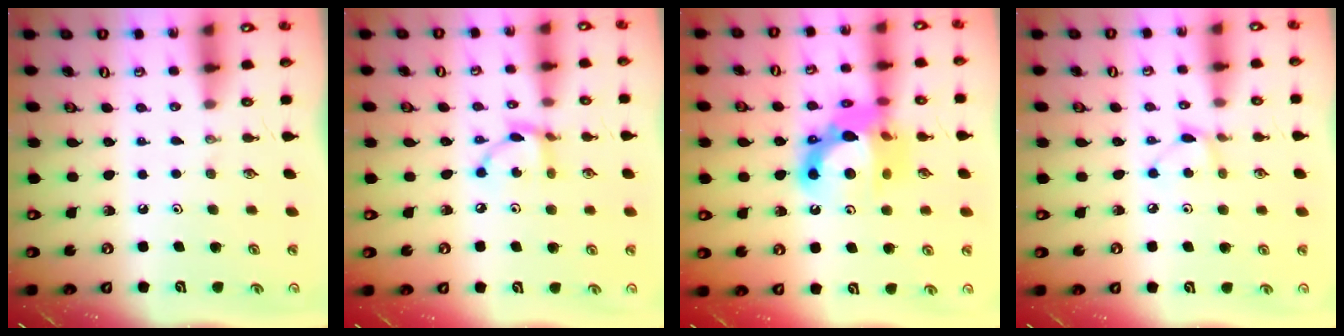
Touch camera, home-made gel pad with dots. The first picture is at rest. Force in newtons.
{"total": 7.7, "press": 7.7, "slide": 0.3}
{"total": 16.8, "press": 16.7, "slide": 1.7}
{"total": 5.5, "press": 5.5, "slide": 0.6}